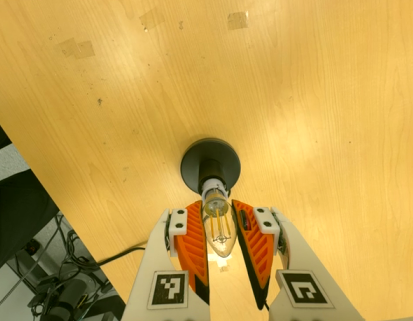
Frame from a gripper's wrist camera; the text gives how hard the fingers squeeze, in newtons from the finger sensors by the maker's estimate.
{"total": 11.6, "left": 10.8, "right": 12.4}